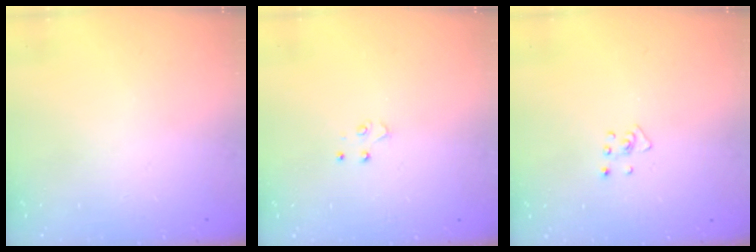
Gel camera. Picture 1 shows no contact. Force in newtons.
{"total": 3.5, "press": 3.5, "slide": 0.3}
{"total": 3.6, "press": 3.6, "slide": 0.2}